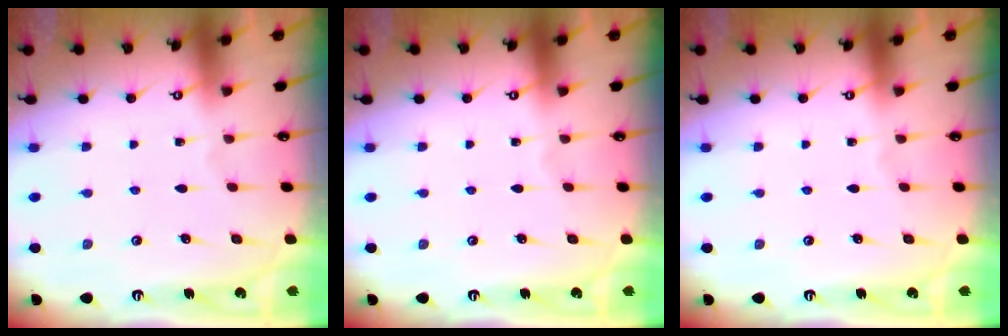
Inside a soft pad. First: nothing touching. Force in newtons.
{"total": 0.0}
{"total": 0.0}